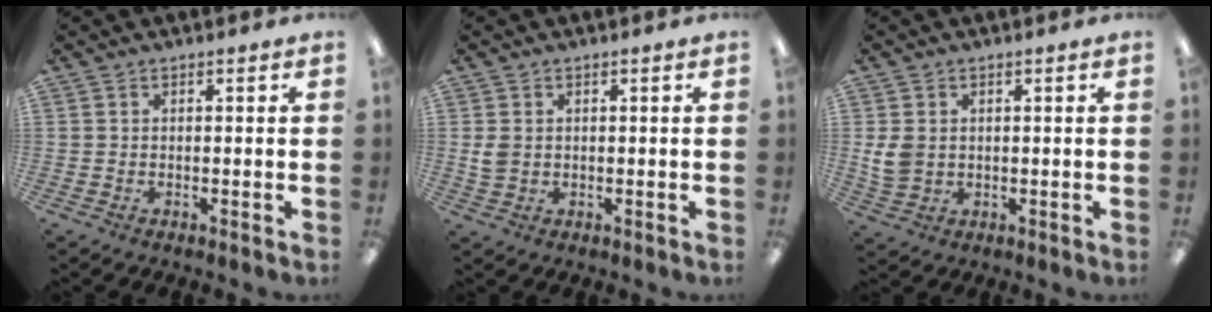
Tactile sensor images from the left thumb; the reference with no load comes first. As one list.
[{"total": 3.1, "force": [0.5, 2.3, 2.0], "torque": [-0.030, 0.002, 0.008]}, {"total": 5.0, "force": [0.9, 4.0, 2.9], "torque": [-0.061, 0.000, 0.016]}]